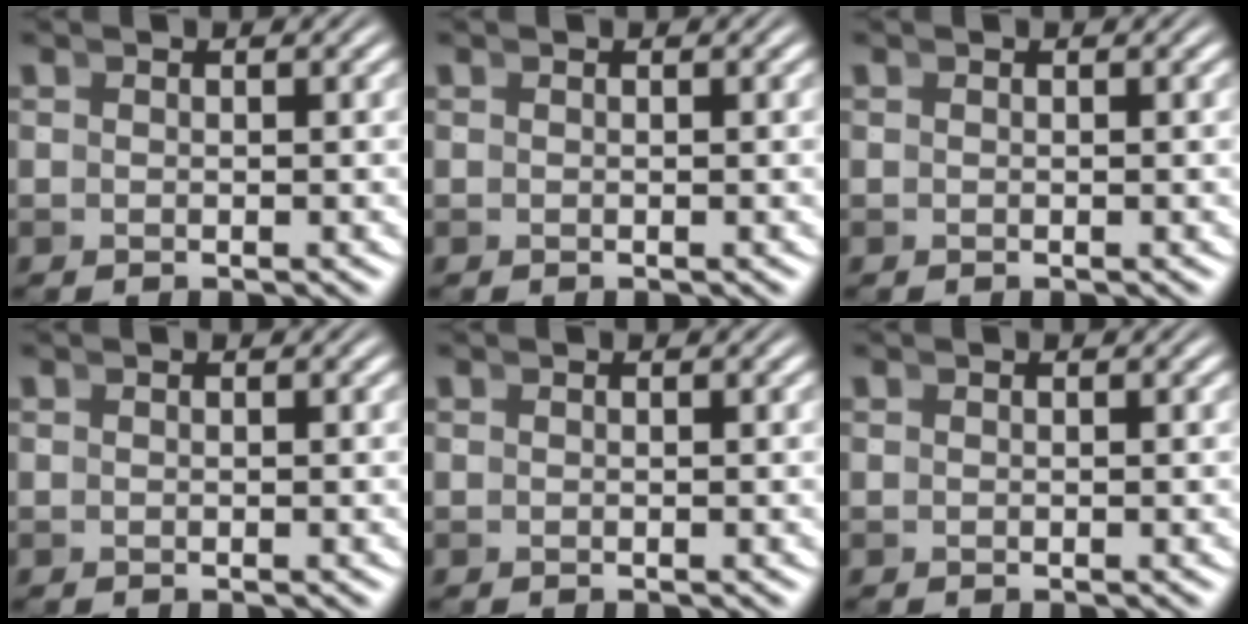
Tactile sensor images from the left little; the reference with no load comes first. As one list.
[{"total": 0.0}, {"total": 0.0}, {"total": 0.0}, {"total": 0.0}, {"total": 0.0}]